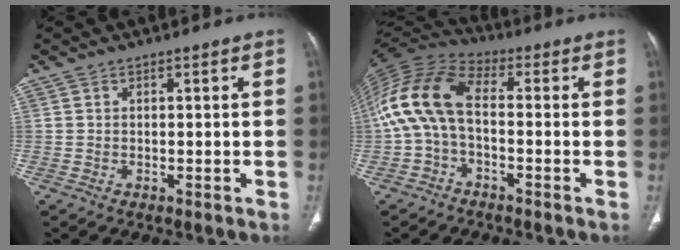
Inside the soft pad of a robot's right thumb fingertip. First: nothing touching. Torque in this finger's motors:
{"motor_torque": [1.40, 3.60, 1.64, -0.82, 0.28]}